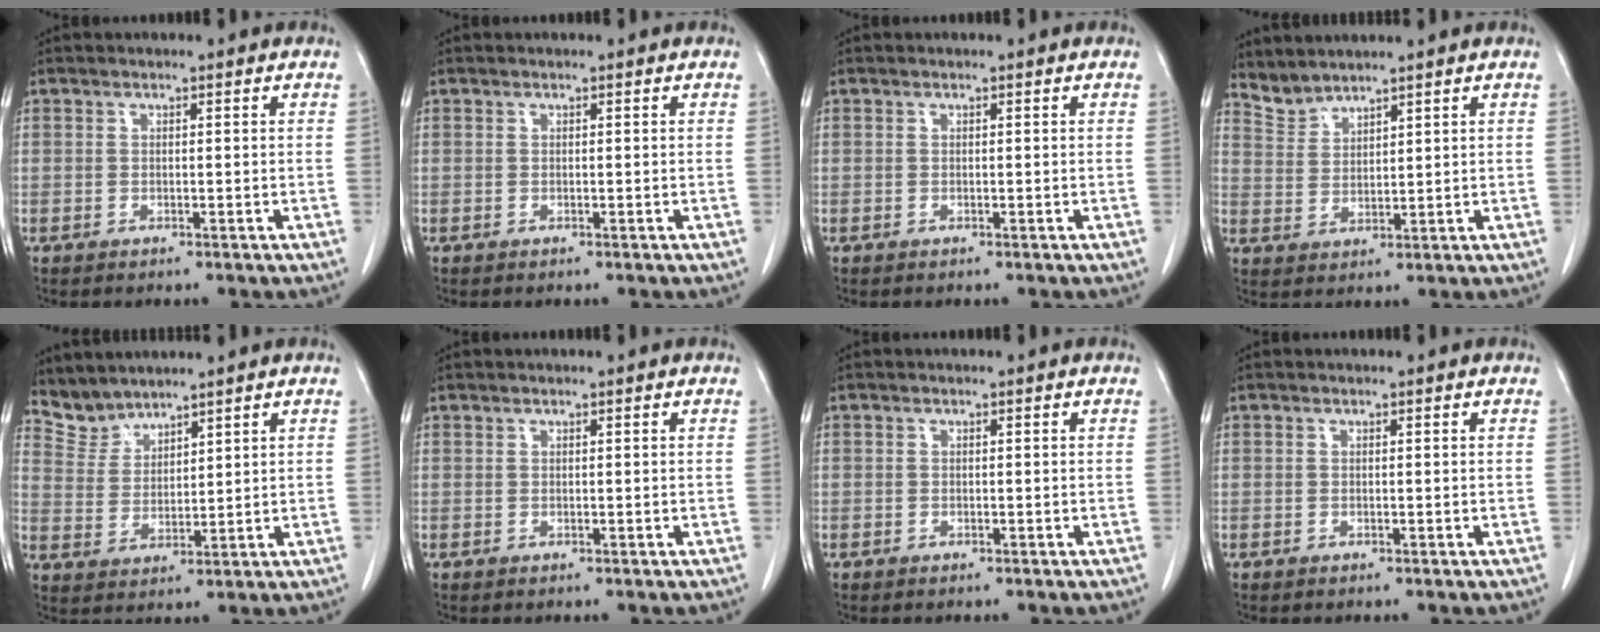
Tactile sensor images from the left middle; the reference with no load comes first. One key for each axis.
{"total": 0.0}
{"total": 0.0}
{"total": 3.5, "fx": 3.5, "fy": 0.4, "fz": -0.2, "tx": -0.002, "ty": 0.004, "tz": 0.080}
{"total": 4.7, "fx": 4.6, "fy": 1.0, "fz": -0.5, "tx": 0.002, "ty": 0.007, "tz": 0.105}
{"total": 0.0}
{"total": 0.0}
{"total": 0.0}